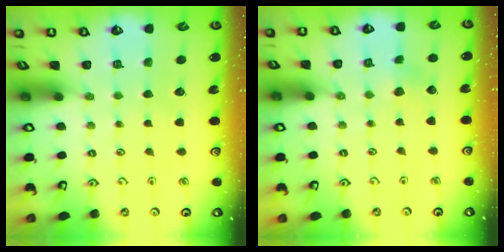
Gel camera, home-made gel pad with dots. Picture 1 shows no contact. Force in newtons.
{"total": 3.0, "press": 3.0, "slide": 0.1}